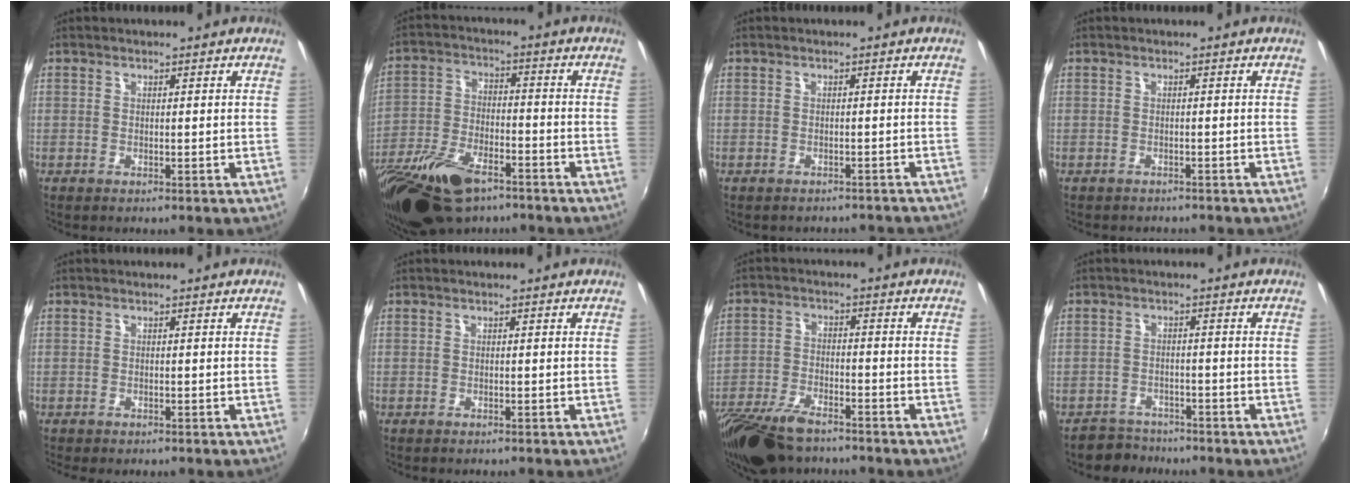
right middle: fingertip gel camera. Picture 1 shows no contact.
{"total": 19.3, "force": [-12.7, 8.9, 11.6], "torque": [-0.260, -0.033, -0.226]}
{"total": 7.1, "force": [-6.5, 2.2, 2.0], "torque": [-0.037, -0.006, -0.071]}
{"total": 2.0, "force": [-1.8, 0.9, 0.3], "torque": [-0.012, -0.007, -0.026]}
{"total": 1.1, "force": [-0.9, 0.5, 0.3], "torque": [-0.010, -0.006, -0.014]}
{"total": 0.6, "force": [-0.5, 0.1, 0.1], "torque": [-0.003, -0.001, -0.009]}
{"total": 14.1, "force": [-11.0, 5.0, 7.2], "torque": [-0.169, -0.023, -0.207]}
{"total": 4.2, "force": [-3.6, 2.2, -0.4], "torque": [-0.006, 0.011, -0.062]}